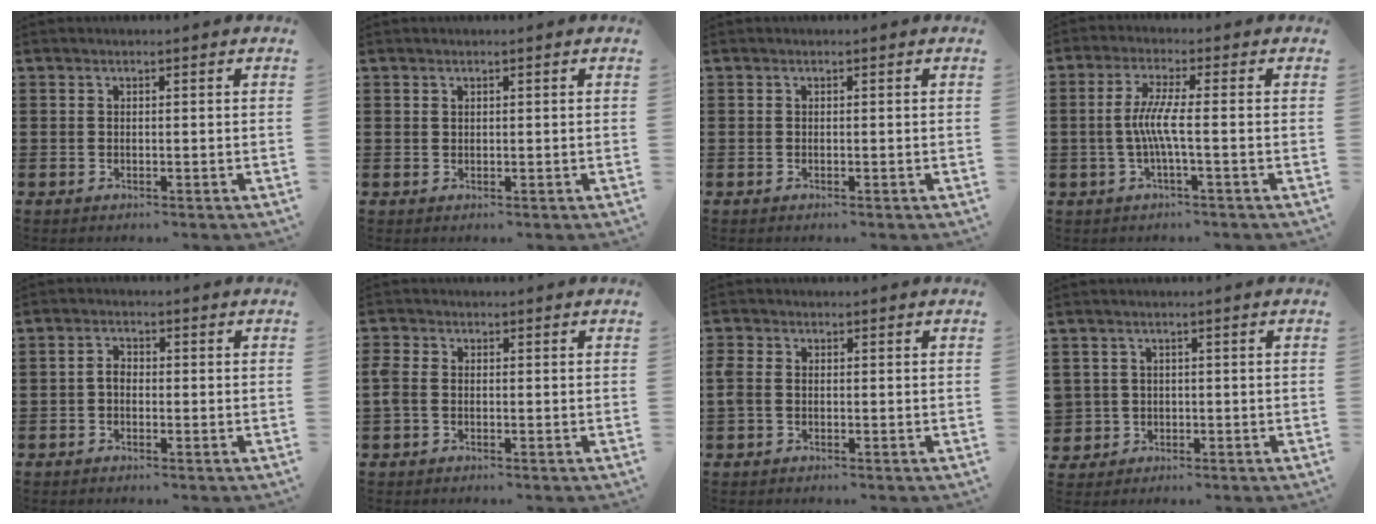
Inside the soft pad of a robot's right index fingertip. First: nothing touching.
{"total": 0.6, "force": [0.4, 0.4, 0.1], "torque": [-0.004, 0.001, 0.009]}
{"total": 0.0}
{"total": 5.2, "force": [-0.8, 0.1, 5.1], "torque": [-0.109, -0.008, -0.024]}
{"total": 2.1, "force": [-0.6, 1.3, 1.6], "torque": [-0.039, 0.001, -0.015]}
{"total": 2.1, "force": [-0.5, 1.5, 1.4], "torque": [-0.046, -0.002, -0.014]}
{"total": 2.0, "force": [-0.3, 1.5, 1.3], "torque": [-0.043, -0.002, -0.011]}
{"total": 2.1, "force": [-0.2, 2.1, -0.1], "torque": [-0.011, 0.006, -0.008]}